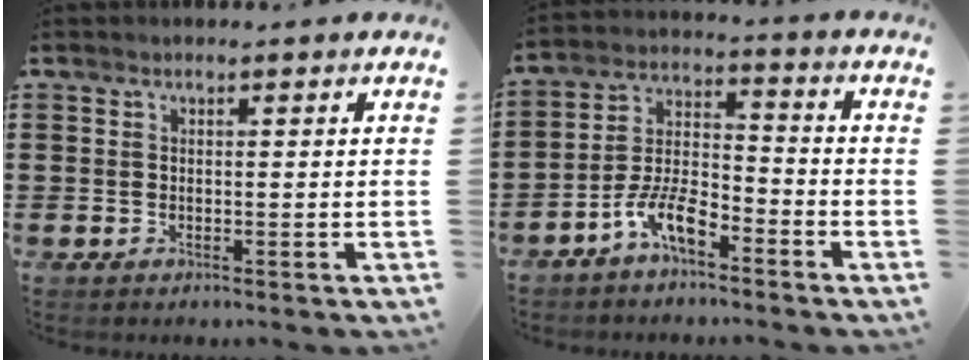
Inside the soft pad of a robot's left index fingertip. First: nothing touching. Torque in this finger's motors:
{"motor_torque": [0.72, 0.72, 0.36, 0.12]}